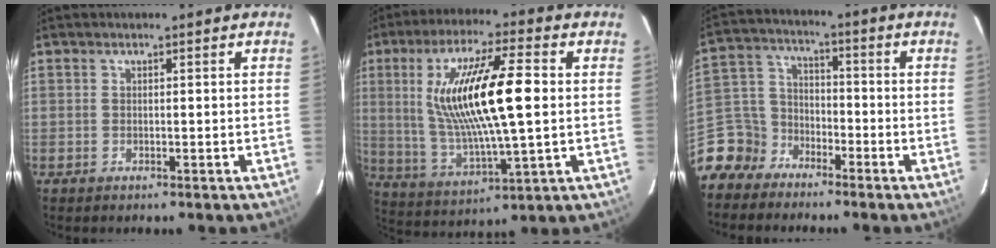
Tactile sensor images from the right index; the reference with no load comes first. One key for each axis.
{"total": 18.8, "fx": 2.5, "fy": 3.6, "fz": 18.3, "tx": -0.346, "ty": -0.004, "tz": 0.061}
{"total": 8.6, "fx": -6.7, "fy": 5.5, "fz": 0.0, "tx": -0.027, "ty": 0.043, "tz": -0.146}